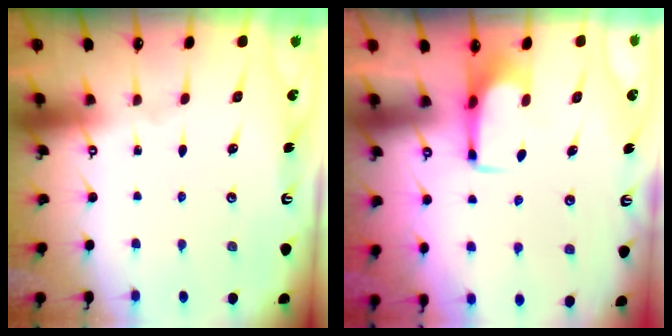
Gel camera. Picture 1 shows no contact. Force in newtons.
{"total": 1.7, "press": 1.6, "slide": 0.4}